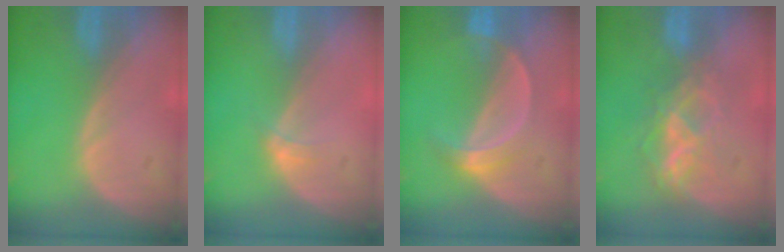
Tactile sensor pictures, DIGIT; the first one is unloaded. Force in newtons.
{"total": 1.6, "press": 1.3, "slide": 1.0}
{"total": 5.3, "press": 4.8, "slide": 2.3}
{"total": 6.3, "press": 5.8, "slide": 2.6}